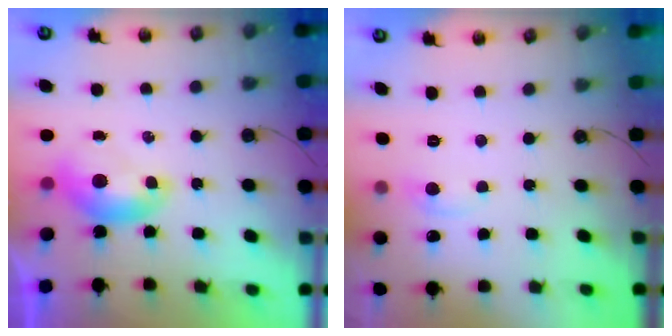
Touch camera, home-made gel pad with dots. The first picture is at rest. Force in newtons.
{"total": 0.8, "press": 0.3, "slide": 0.7}